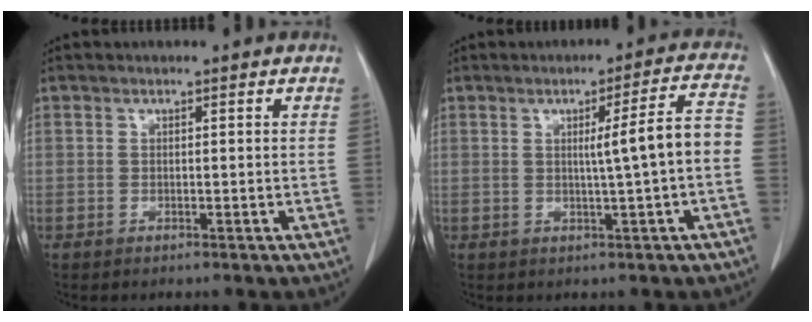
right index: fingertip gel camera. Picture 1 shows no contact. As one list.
[{"total": 7.1, "force": [-0.4, -0.5, 7.0], "torque": [-0.098, 0.012, -0.005]}]